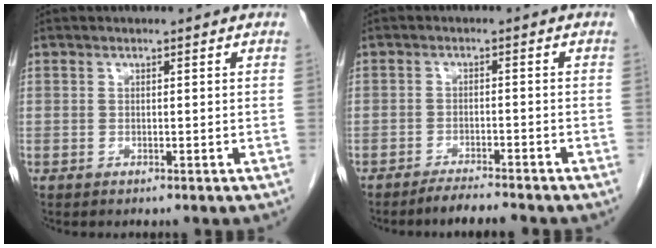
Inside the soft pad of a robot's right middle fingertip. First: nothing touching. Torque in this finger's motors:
{"motor_torque": [0.13, -0.11, 0.05, 0.04]}